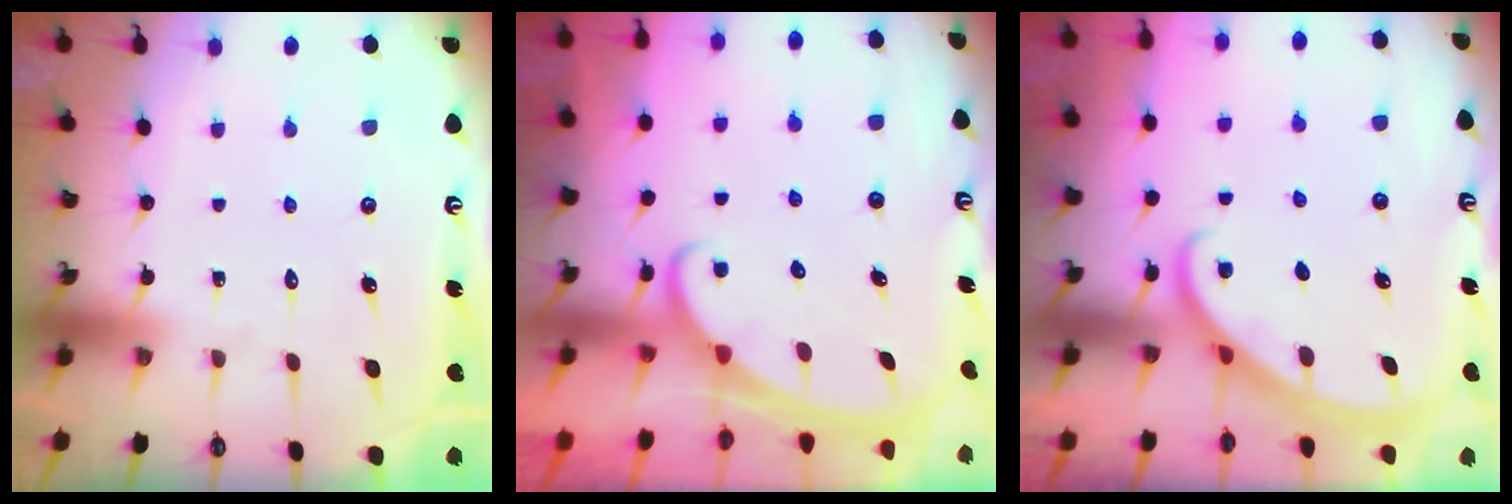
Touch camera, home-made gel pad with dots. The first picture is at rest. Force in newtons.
{"total": 2.2, "press": 2.2, "slide": 0.4}
{"total": 2.8, "press": 2.8, "slide": 0.1}